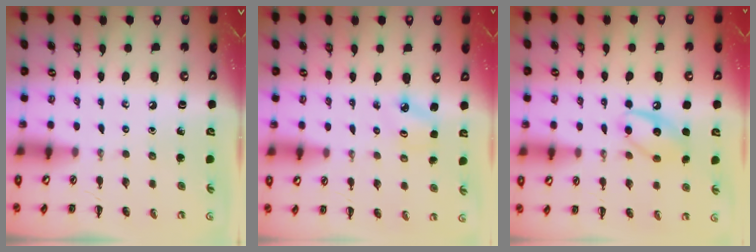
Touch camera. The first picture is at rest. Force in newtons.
{"total": 2.5, "press": 2.4, "slide": 0.5}
{"total": 11.5, "press": 11.5, "slide": 1.3}